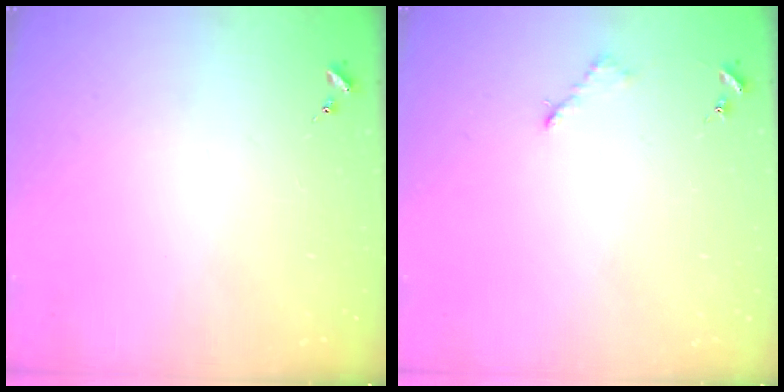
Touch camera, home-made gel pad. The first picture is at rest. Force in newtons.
{"total": 2.6, "press": 2.6, "slide": 0.4}